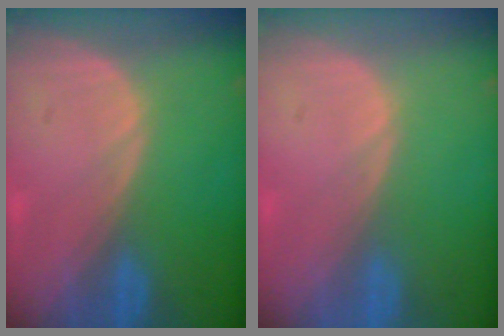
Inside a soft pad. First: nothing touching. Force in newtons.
{"total": 0.0}